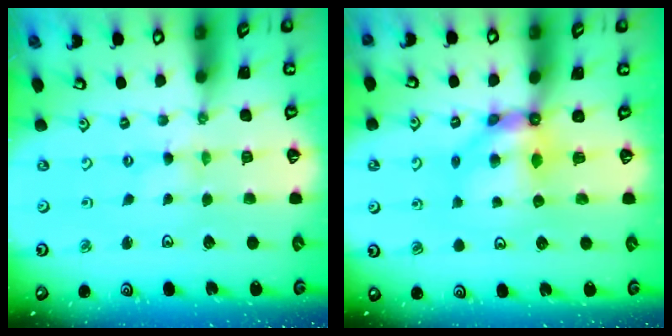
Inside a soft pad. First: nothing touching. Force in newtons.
{"total": 7.7, "press": 7.6, "slide": 0.3}